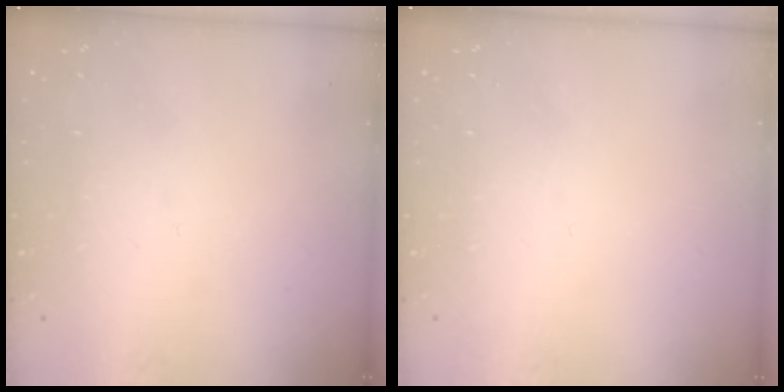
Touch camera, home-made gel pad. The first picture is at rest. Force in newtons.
{"total": 0.0}